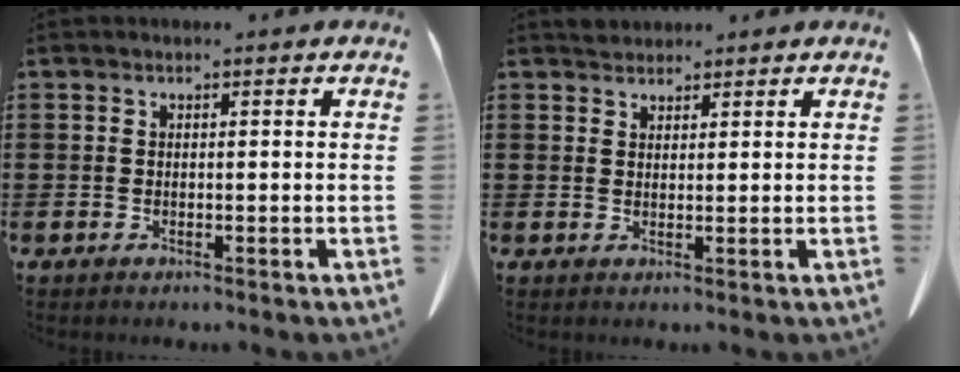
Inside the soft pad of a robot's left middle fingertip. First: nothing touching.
{"total": 1.6, "force": [1.4, 0.6, 0.0], "torque": [-0.003, 0.002, 0.028]}